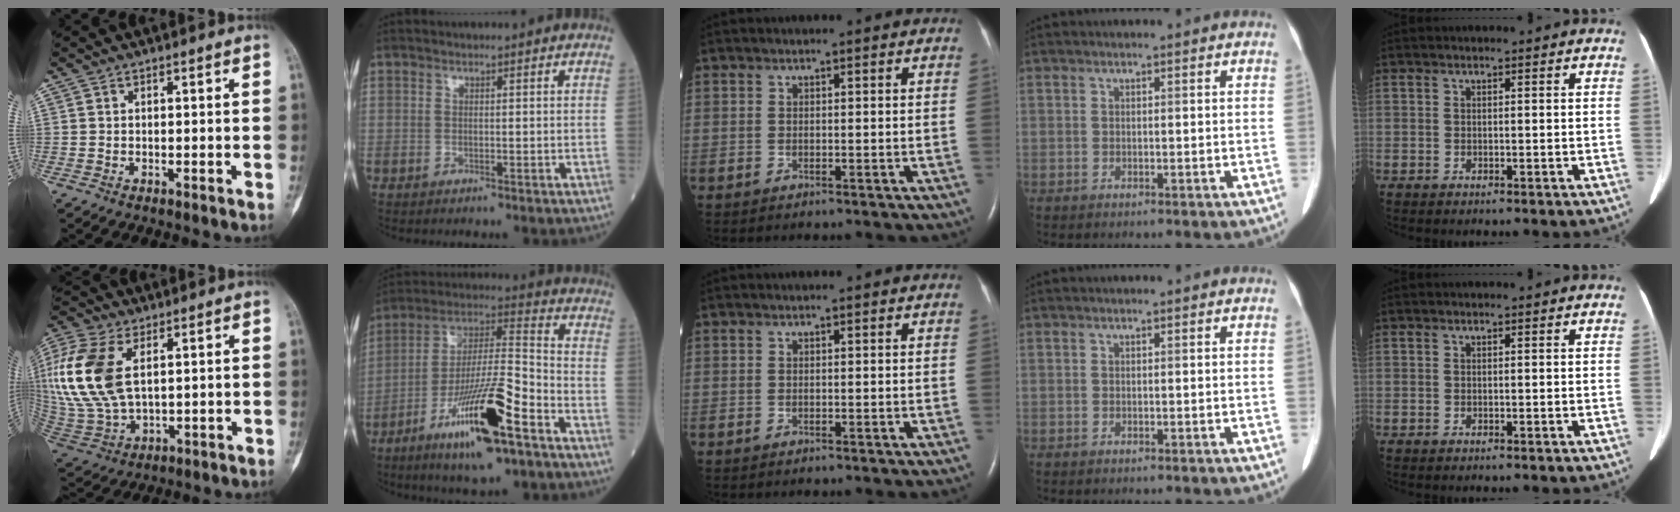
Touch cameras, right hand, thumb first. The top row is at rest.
{"thumb": {"total": 18.7, "force": [4.6, 10.6, 14.7], "torque": [-0.337, -0.012, 0.094]}, "index": {"total": 18.5, "force": [-9.9, 2.5, 15.5], "torque": [-0.298, -0.024, -0.169]}}